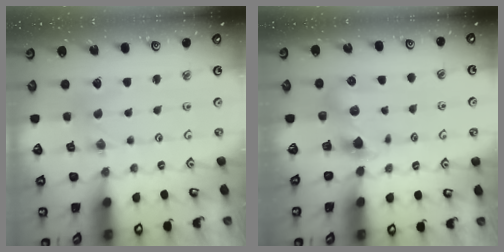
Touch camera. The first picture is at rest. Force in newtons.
{"total": 6.1, "press": 6.1, "slide": 0.4}